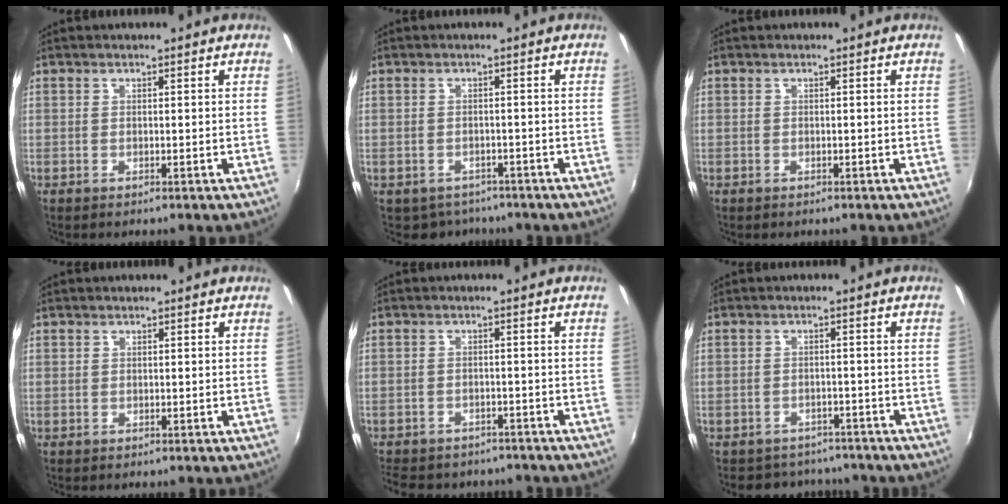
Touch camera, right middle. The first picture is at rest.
{"total": 4.6, "force": [-3.6, 2.8, 0.6], "torque": [-0.023, -0.009, -0.050]}
{"total": 0.0}
{"total": 0.5, "force": [0.1, 0.5, -0.1], "torque": [0.005, 0.001, -0.001]}
{"total": 11.4, "force": [-9.5, 5.0, 4.0], "torque": [-0.100, -0.014, -0.134]}
{"total": 8.1, "force": [-7.0, 3.8, 1.5], "torque": [-0.042, 0.005, -0.094]}